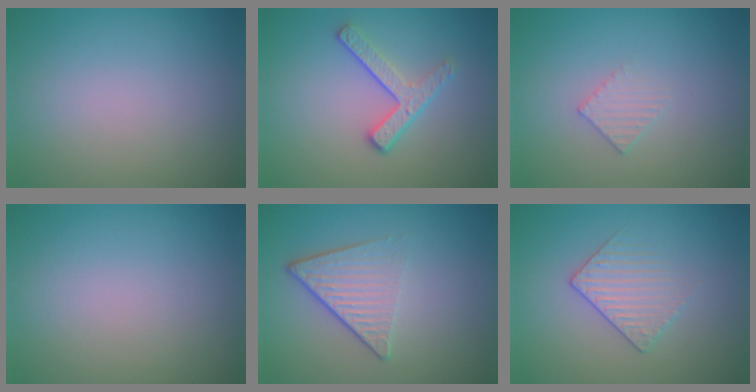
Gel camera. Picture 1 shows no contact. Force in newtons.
{"total": 2.9, "press": 2.3, "slide": 1.7}
{"total": 1.4, "press": 1.4, "slide": 0.2}
{"total": 0.0}
{"total": 4.7, "press": 3.0, "slide": 3.7}
{"total": 1.9, "press": 1.6, "slide": 1.0}